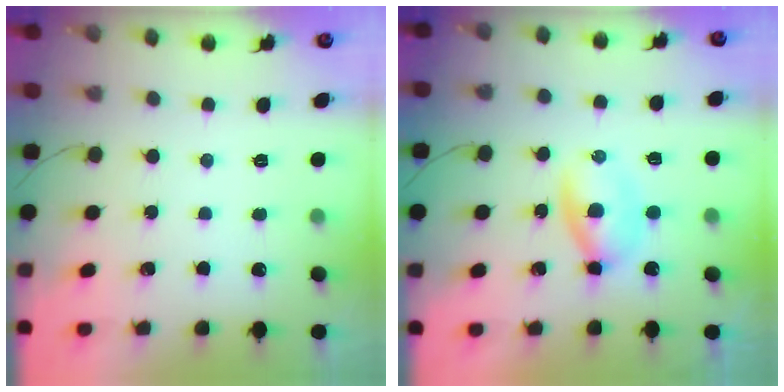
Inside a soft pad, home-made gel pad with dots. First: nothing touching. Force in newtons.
{"total": 3.3, "press": 3.2, "slide": 1.1}